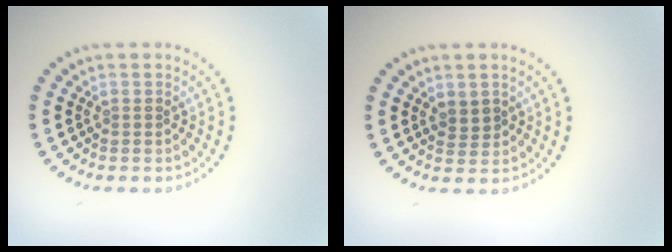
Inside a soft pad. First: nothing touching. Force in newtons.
{"total": 0.8, "press": 0.6, "slide": 0.6}